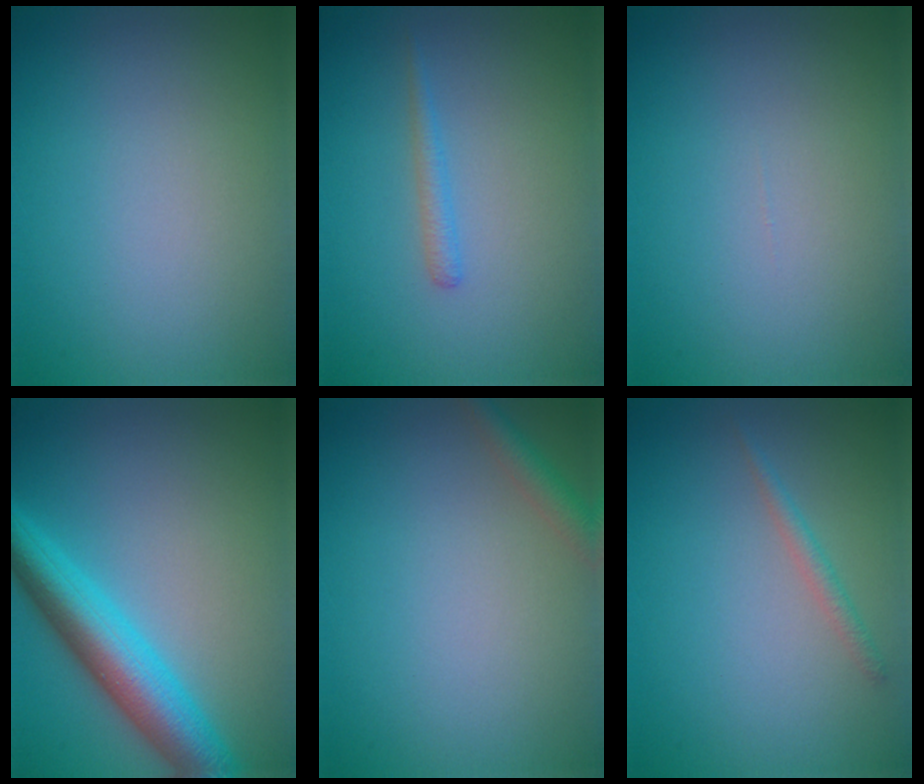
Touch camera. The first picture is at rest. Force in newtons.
{"total": 1.1, "press": 1.1, "slide": 0.1}
{"total": 0.0}
{"total": 6.9, "press": 6.9, "slide": 0.1}
{"total": 1.9, "press": 1.9, "slide": 0.1}
{"total": 1.2, "press": 1.1, "slide": 0.0}